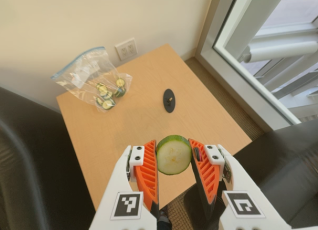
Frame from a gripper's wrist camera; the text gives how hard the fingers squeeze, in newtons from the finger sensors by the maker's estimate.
{"total": 11.3, "left": 12.0, "right": 10.6}